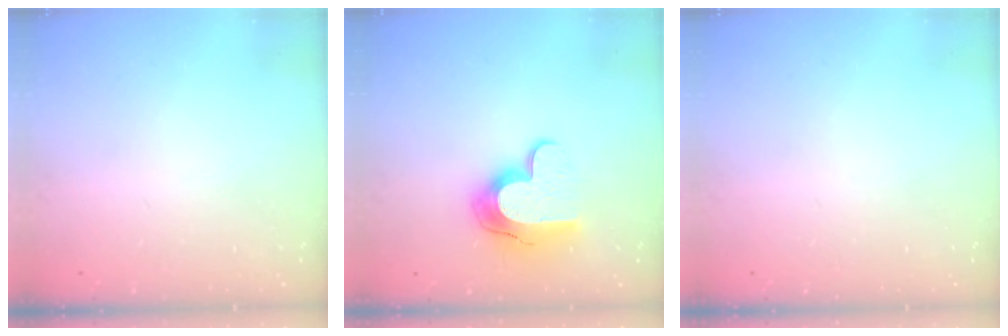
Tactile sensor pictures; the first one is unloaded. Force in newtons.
{"total": 12.5, "press": 12.5, "slide": 0.7}
{"total": 0.0}